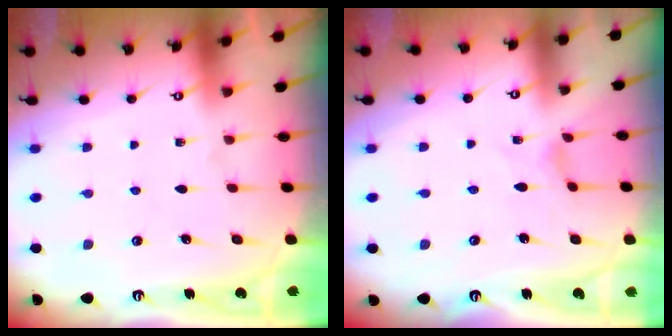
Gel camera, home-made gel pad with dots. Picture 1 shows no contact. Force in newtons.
{"total": 0.7, "press": 0.6, "slide": 0.2}